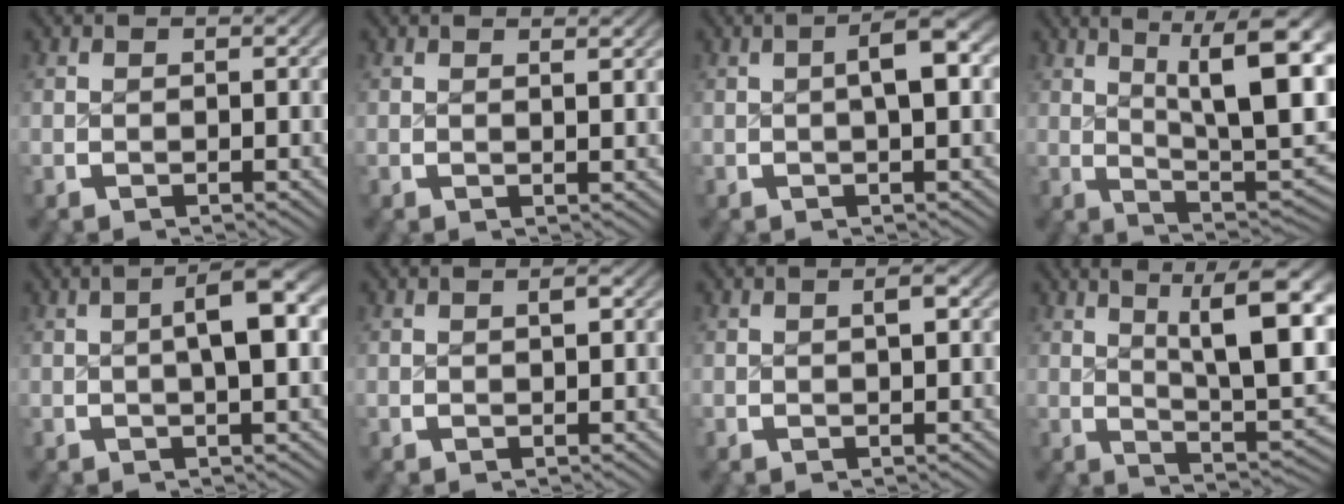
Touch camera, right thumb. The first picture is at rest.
{"total": 1.0, "force": [0.7, -0.1, 0.6], "torque": [-0.009, -0.002, 0.013]}
{"total": 3.8, "force": [0.4, 1.2, 3.6], "torque": [-0.055, 0.011, 0.004]}
{"total": 12.6, "force": [2.8, 6.3, 10.5], "torque": [-0.143, -0.021, 0.049]}
{"total": 5.5, "force": [0.7, 1.8, 5.1], "torque": [-0.073, 0.012, 0.006]}
{"total": 0.7, "force": [0.0, 0.2, 0.7], "torque": [-0.007, 0.002, 0.001]}
{"total": 1.0, "force": [0.0, 0.3, 1.0], "torque": [-0.013, 0.002, 0.001]}
{"total": 11.6, "force": [2.7, 5.3, 9.9], "torque": [-0.124, -0.009, 0.043]}